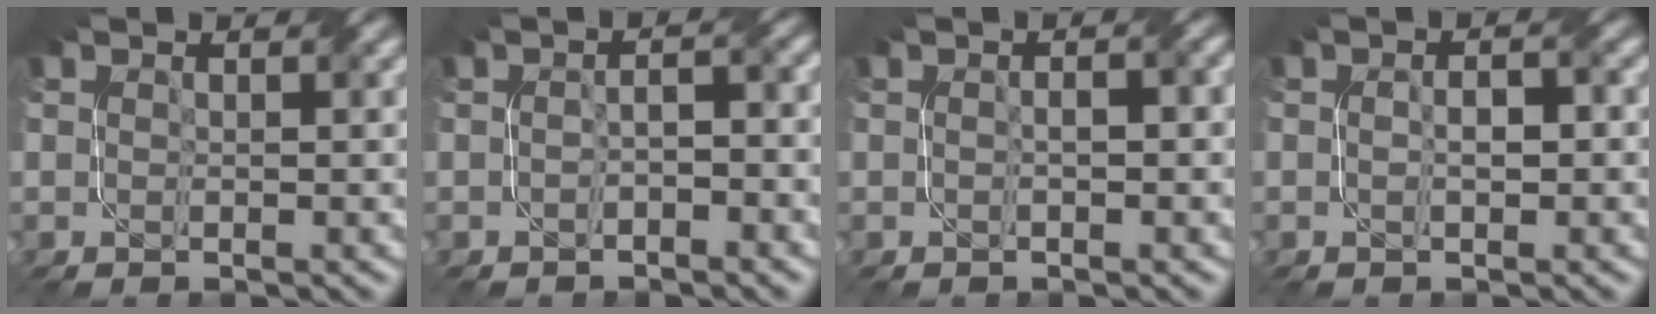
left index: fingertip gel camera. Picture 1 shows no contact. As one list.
[{"total": 1.8, "force": [-0.9, 0.5, 1.5], "torque": [-0.027, 0.005, -0.016]}, {"total": 1.9, "force": [0.2, 0.7, 1.7], "torque": [-0.019, 0.001, -0.004]}, {"total": 1.6, "force": [-0.3, 0.6, 1.5], "torque": [-0.026, 0.006, -0.004]}]